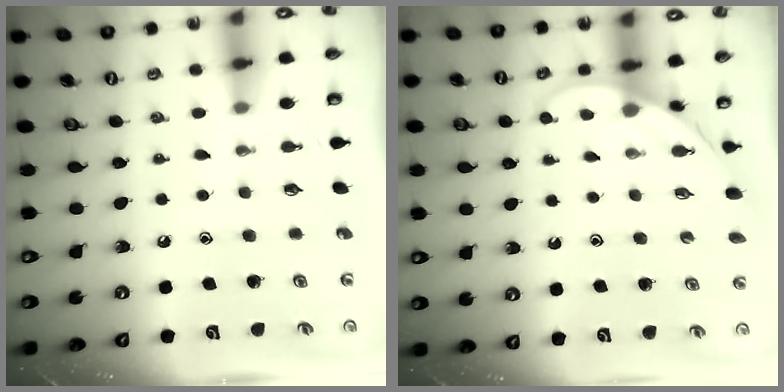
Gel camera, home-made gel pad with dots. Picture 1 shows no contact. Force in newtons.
{"total": 3.5, "press": 3.5, "slide": 0.4}